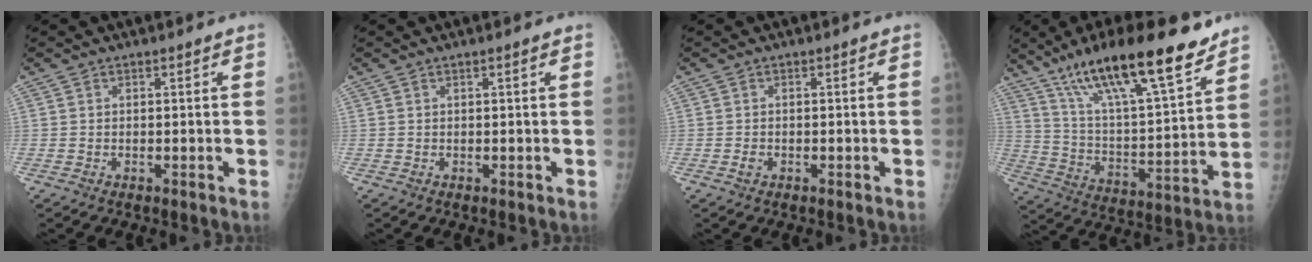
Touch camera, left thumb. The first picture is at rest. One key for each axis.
{"total": 0.6, "fx": 0.3, "fy": 0.1, "fz": 0.6, "tx": -0.010, "ty": 0.001, "tz": 0.003}
{"total": 1.0, "fx": -0.4, "fy": 0.8, "fz": 0.5, "tx": -0.009, "ty": 0.001, "tz": -0.008}
{"total": 23.8, "fx": 16.3, "fy": 5.4, "fz": 16.4, "tx": -0.255, "ty": -0.063, "tz": 0.280}